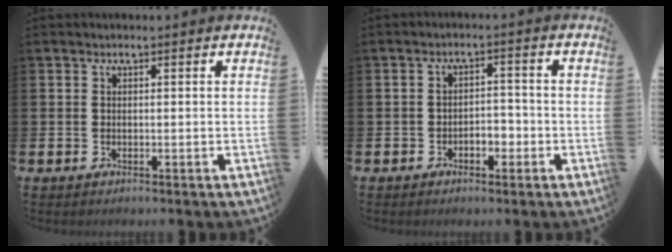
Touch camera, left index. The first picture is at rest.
{"total": 2.4, "force": [-1.5, 1.5, 1.1], "torque": [-0.019, 0.005, -0.037]}